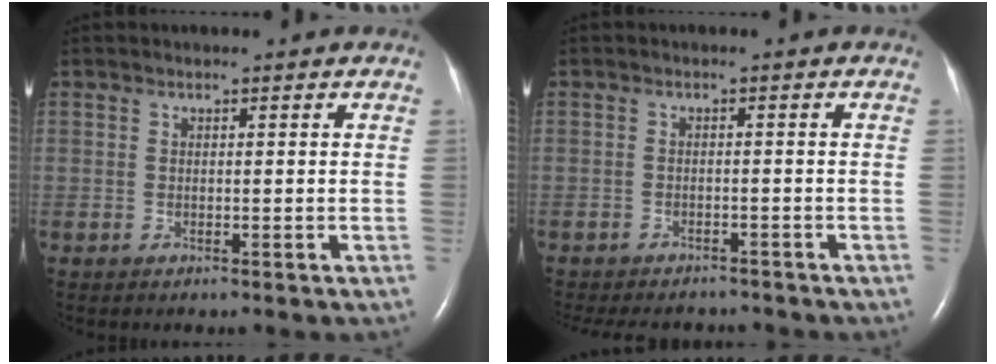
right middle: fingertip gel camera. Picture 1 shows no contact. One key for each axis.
{"total": 10.7, "fx": -9.6, "fy": 3.5, "fz": 3.2, "tx": -0.067, "ty": -0.002, "tz": -0.122}